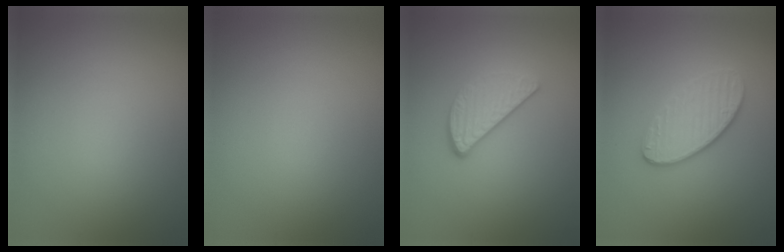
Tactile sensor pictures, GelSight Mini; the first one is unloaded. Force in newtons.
{"total": 0.0}
{"total": 3.2, "press": 2.6, "slide": 2.0}
{"total": 3.6, "press": 3.0, "slide": 2.0}